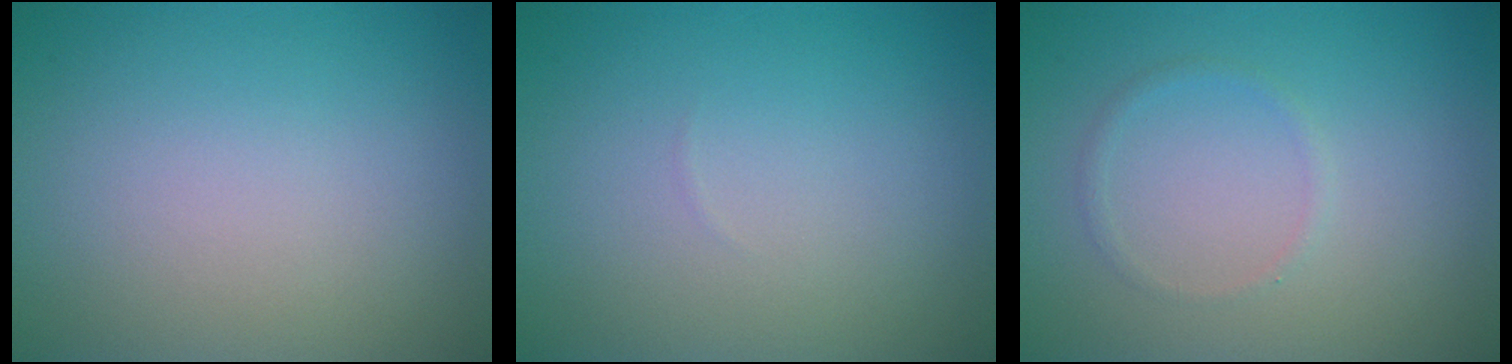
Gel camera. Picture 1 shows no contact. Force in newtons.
{"total": 0.0}
{"total": 0.7, "press": 0.7, "slide": 0.1}